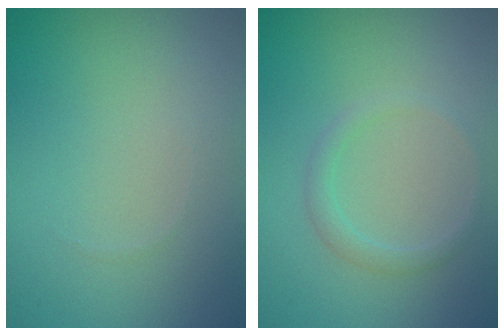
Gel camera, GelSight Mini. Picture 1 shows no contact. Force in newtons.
{"total": 1.4, "press": 1.4, "slide": 0.1}